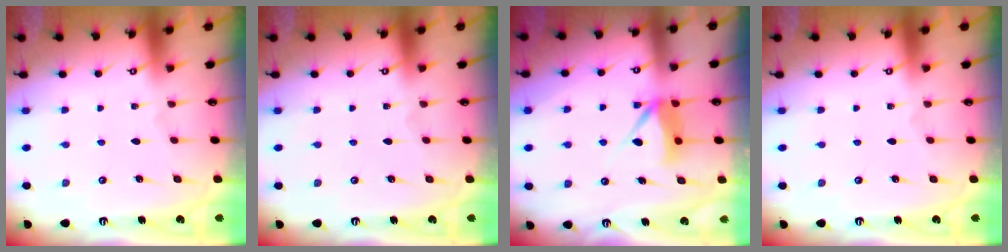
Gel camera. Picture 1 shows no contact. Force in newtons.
{"total": 0.0}
{"total": 7.9, "press": 7.9, "slide": 0.1}
{"total": 0.0}